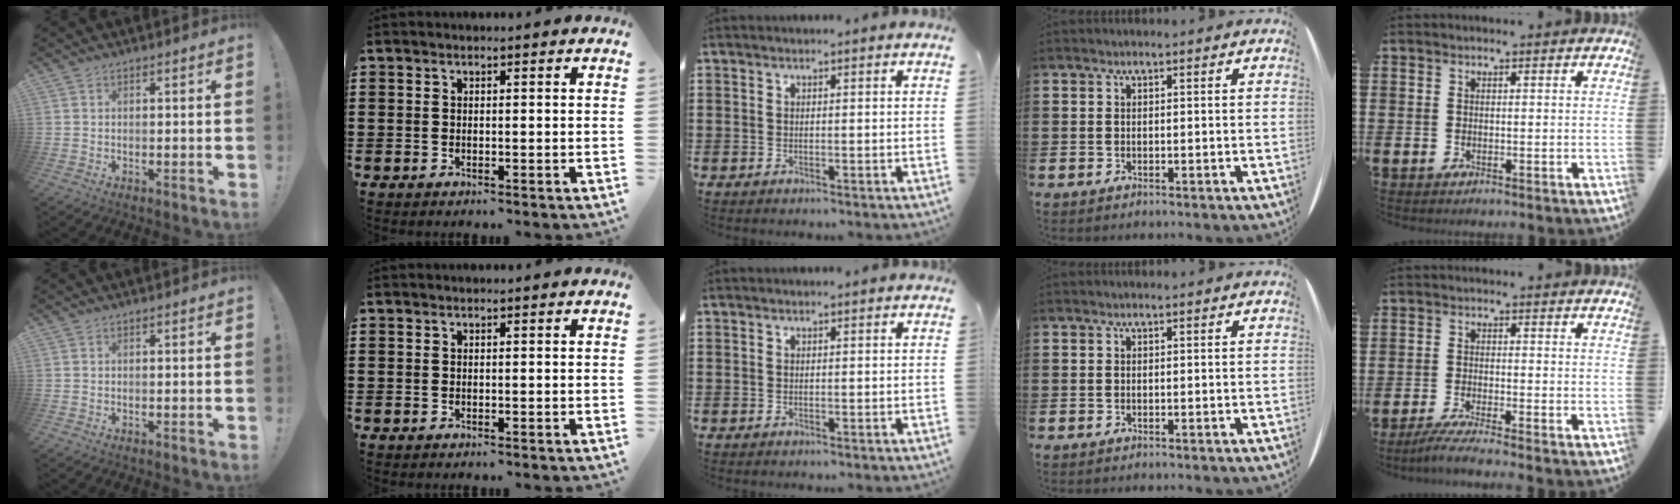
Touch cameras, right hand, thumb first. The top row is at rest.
{"little": {"total": 2.6, "force": [-1.9, -0.1, 1.7], "torque": [-0.027, -0.003, -0.033]}}